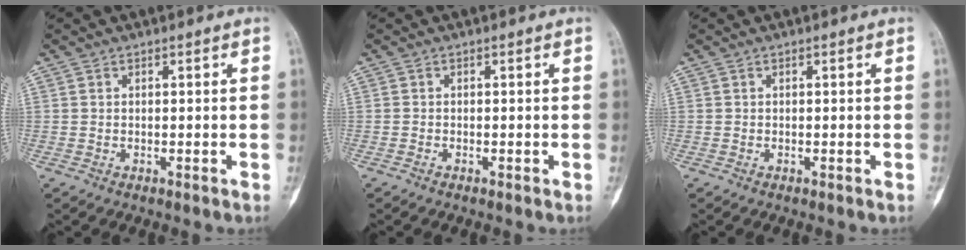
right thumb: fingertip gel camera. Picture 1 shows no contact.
{"total": 0.0}
{"total": 0.0}